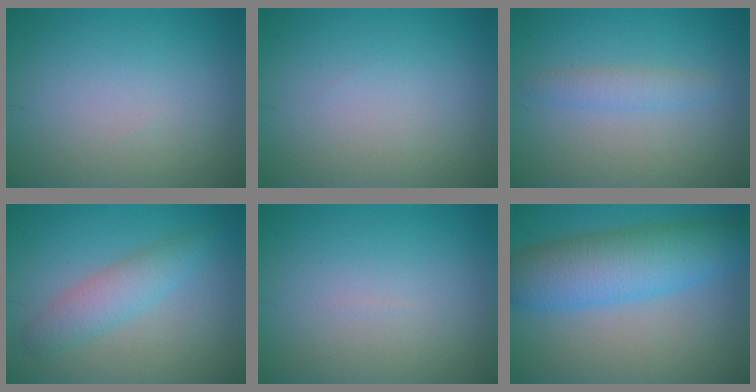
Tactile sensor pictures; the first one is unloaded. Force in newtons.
{"total": 0.0}
{"total": 1.8, "press": 1.8, "slide": 0.2}
{"total": 3.1, "press": 3.1, "slide": 0.1}
{"total": 0.0}
{"total": 7.7, "press": 7.7, "slide": 0.3}